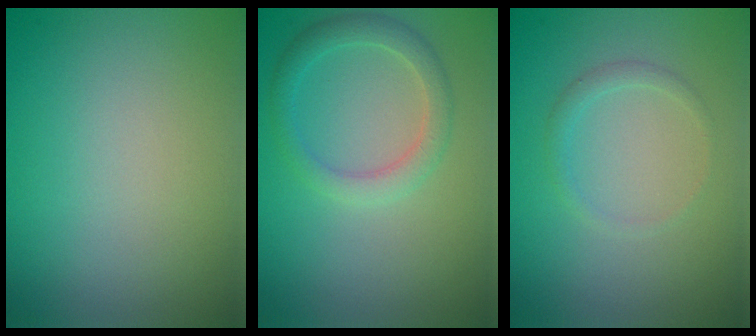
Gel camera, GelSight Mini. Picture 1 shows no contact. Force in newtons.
{"total": 2.5, "press": 2.5, "slide": 0.1}
{"total": 1.1, "press": 1.1, "slide": 0.1}